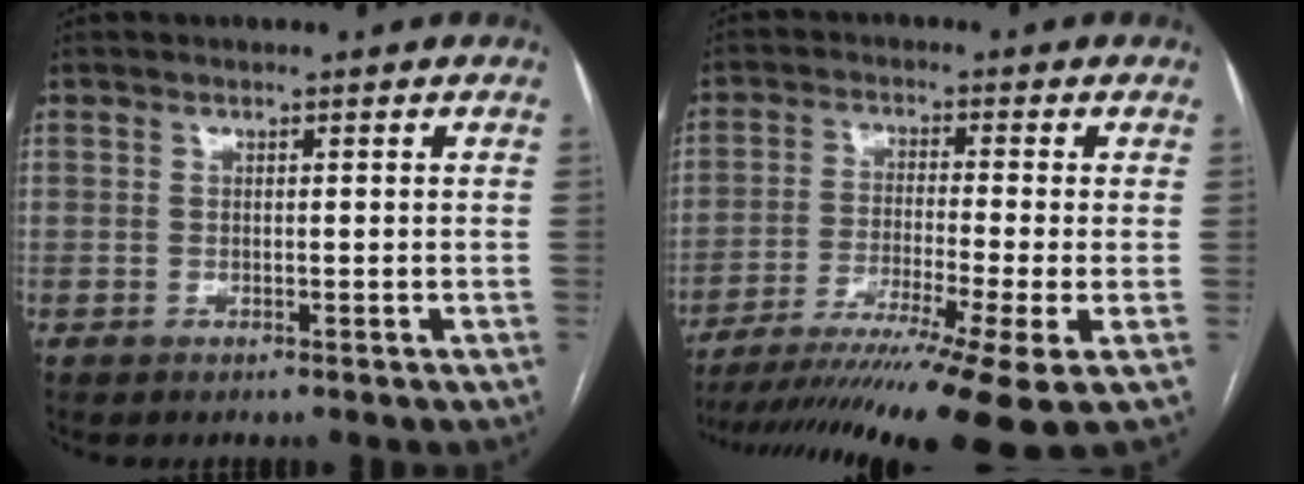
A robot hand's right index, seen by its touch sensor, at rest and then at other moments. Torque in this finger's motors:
{"motor_torque": [2.00, -0.14, 0.91, 0.21]}